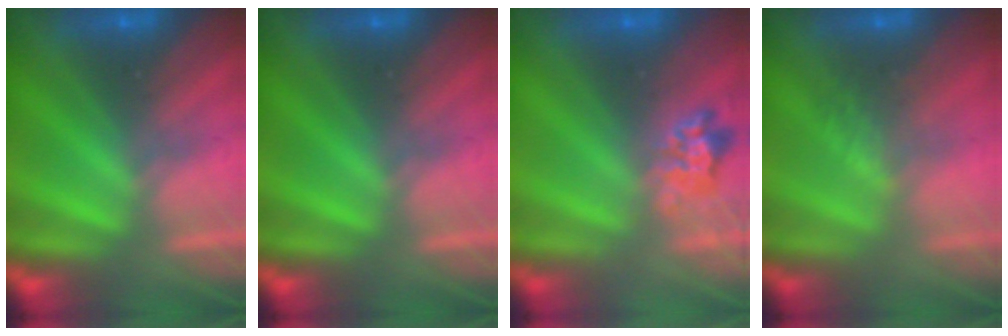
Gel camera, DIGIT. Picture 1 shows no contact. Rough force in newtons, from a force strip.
{"total": 0.0}
{"total": 2.3}
{"total": 1.3}